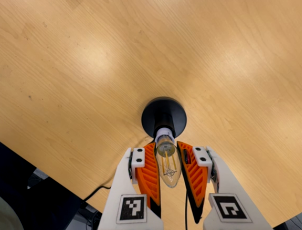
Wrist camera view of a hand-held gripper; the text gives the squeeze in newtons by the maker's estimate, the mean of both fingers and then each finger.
{"total": 22.2, "left": 23.4, "right": 21.0}